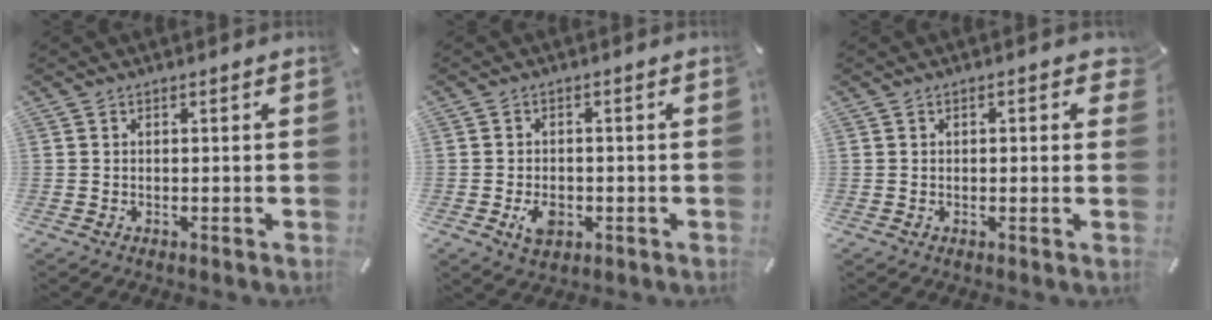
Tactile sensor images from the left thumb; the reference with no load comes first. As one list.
[{"total": 4.8, "force": [-1.4, 3.4, 3.1], "torque": [-0.056, 0.002, -0.026]}, {"total": 1.8, "force": [0.2, 0.9, 1.5], "torque": [-0.014, -0.001, -0.002]}]